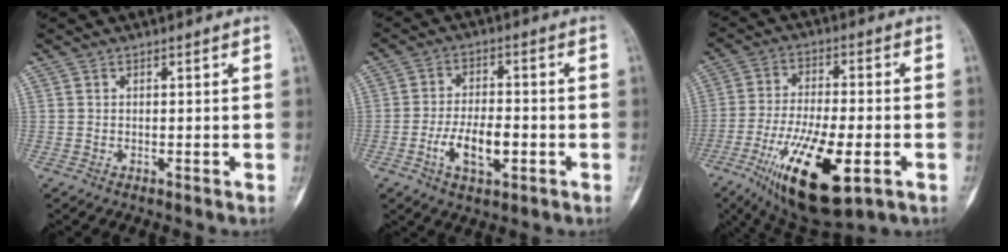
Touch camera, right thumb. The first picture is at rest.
{"total": 8.5, "force": [-2.7, 4.0, 6.9], "torque": [-0.122, 0.014, -0.048]}
{"total": 19.5, "force": [-7.6, 7.0, 16.5], "torque": [-0.312, -0.003, -0.120]}